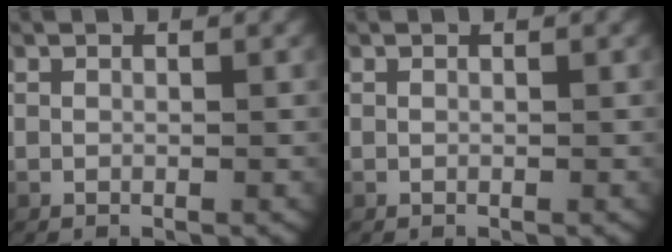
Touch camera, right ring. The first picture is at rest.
{"total": 0.0}